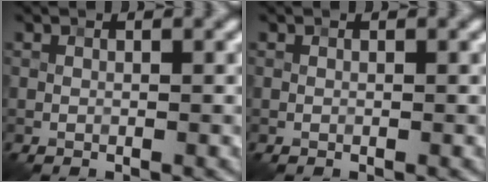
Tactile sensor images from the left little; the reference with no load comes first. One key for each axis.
{"total": 0.0}